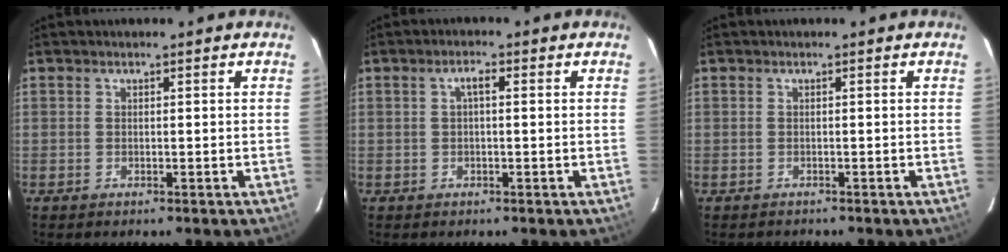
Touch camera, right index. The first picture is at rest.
{"total": 2.0, "force": [0.3, 0.6, 1.9], "torque": [-0.038, 0.009, 0.005]}
{"total": 1.0, "force": [-1.0, 0.2, -0.1], "torque": [0.002, 0.000, -0.013]}